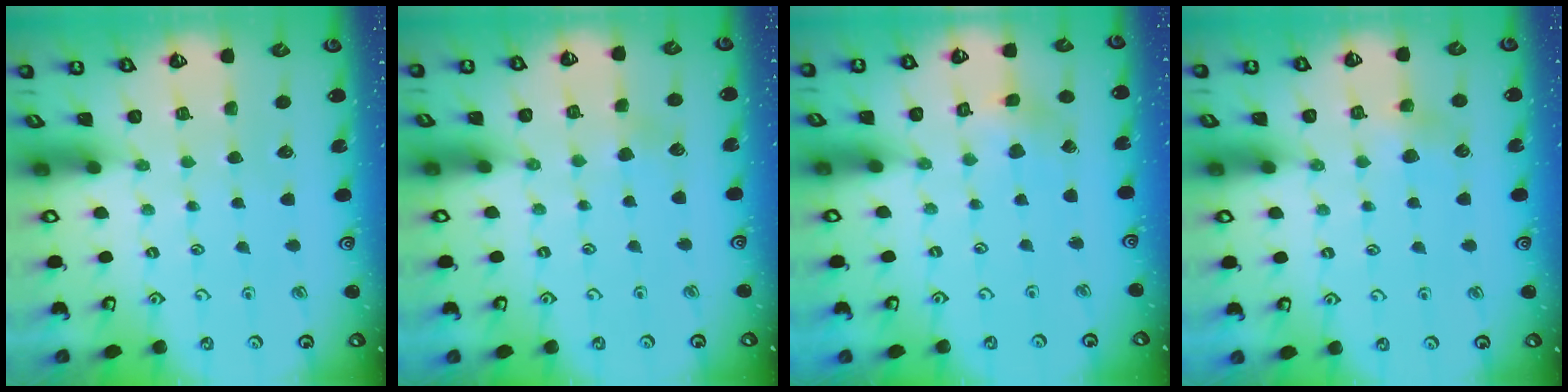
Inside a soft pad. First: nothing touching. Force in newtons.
{"total": 2.7, "press": 2.7, "slide": 0.4}
{"total": 2.2, "press": 2.2, "slide": 0.2}
{"total": 6.9, "press": 6.8, "slide": 0.8}